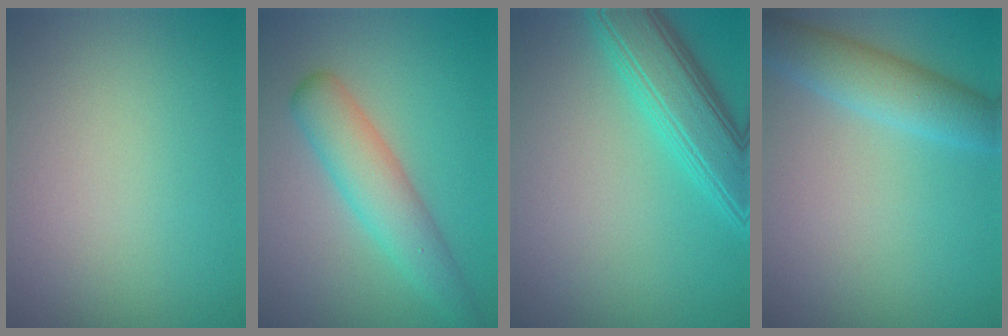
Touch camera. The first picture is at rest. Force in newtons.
{"total": 4.5, "press": 4.5, "slide": 0.2}
{"total": 5.7, "press": 5.7, "slide": 0.1}
{"total": 4.2, "press": 4.2, "slide": 0.2}